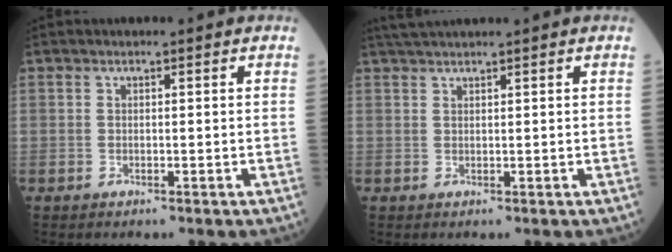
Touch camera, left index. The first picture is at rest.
{"total": 3.5, "force": [3.1, -0.5, 1.4], "torque": [-0.024, 0.025, 0.062]}